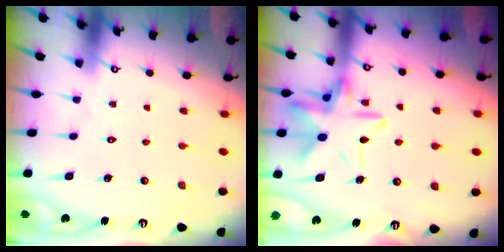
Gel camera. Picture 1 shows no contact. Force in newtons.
{"total": 15.5, "press": 15.4, "slide": 1.3}